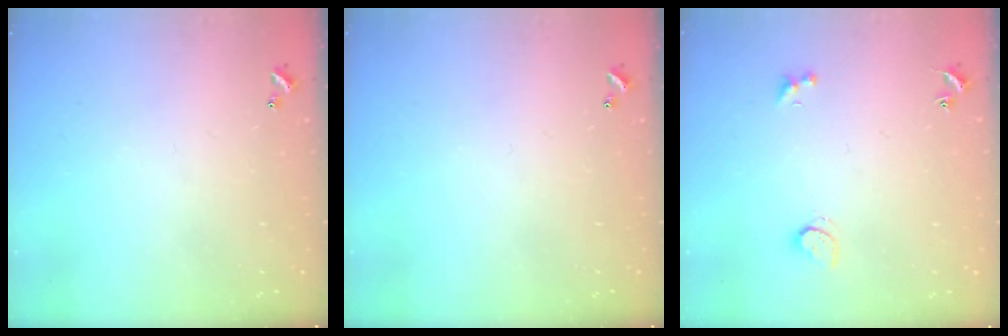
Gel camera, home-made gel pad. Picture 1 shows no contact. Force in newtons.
{"total": 0.0}
{"total": 2.0, "press": 1.9, "slide": 0.5}